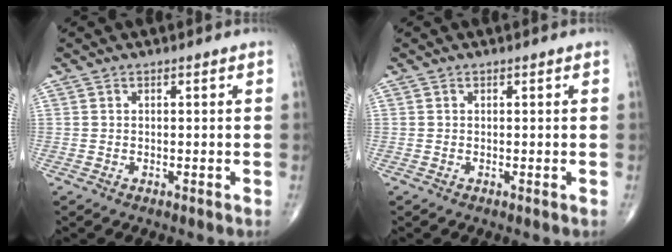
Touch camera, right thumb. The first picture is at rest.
{"total": 0.0}